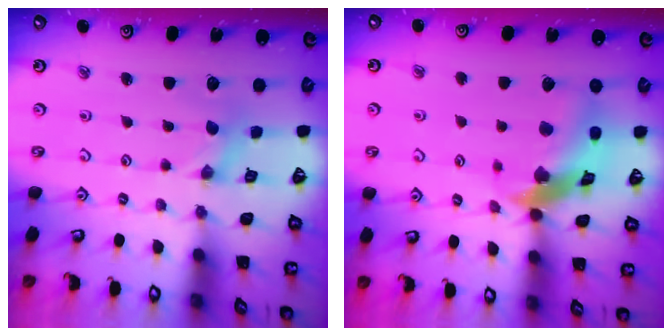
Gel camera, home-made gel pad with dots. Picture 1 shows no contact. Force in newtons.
{"total": 14.4, "press": 14.3, "slide": 1.9}